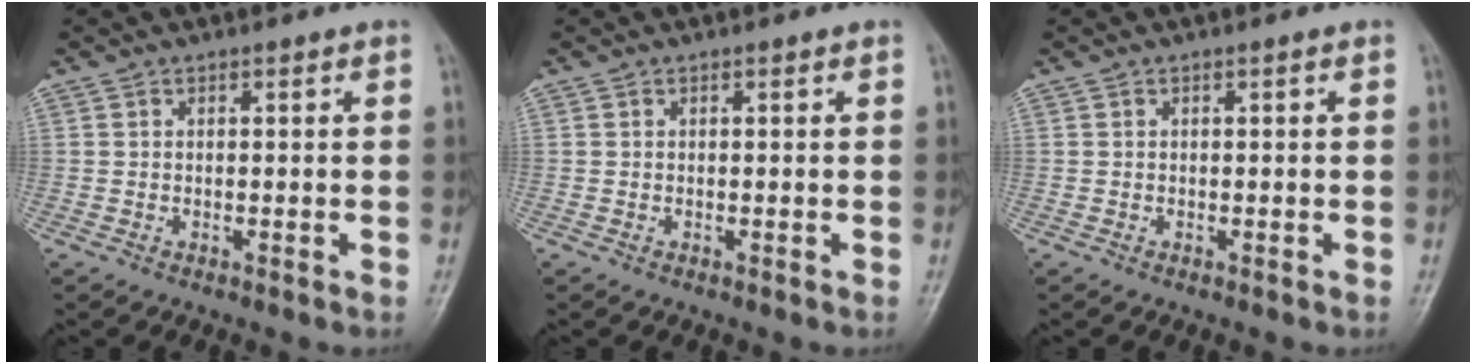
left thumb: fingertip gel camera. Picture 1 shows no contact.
{"total": 0.0}
{"total": 0.0}